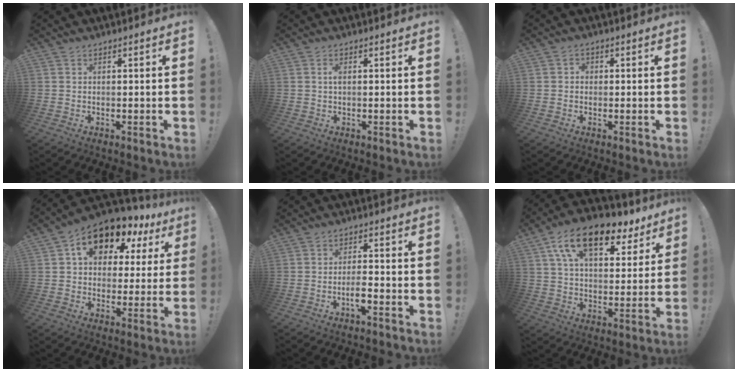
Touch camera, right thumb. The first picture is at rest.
{"total": 1.4, "force": [0.1, 0.5, 1.3], "torque": [-0.019, 0.001, -0.002]}
{"total": 1.8, "force": [-0.5, 1.5, 0.9], "torque": [-0.017, 0.007, -0.009]}
{"total": 12.9, "force": [7.1, 8.1, 7.2], "torque": [-0.119, -0.041, 0.127]}
{"total": 4.7, "force": [-2.3, 0.9, 4.0], "torque": [-0.079, 0.001, -0.039]}
{"total": 17.8, "force": [10.0, 8.8, 11.9], "torque": [-0.199, -0.046, 0.175]}